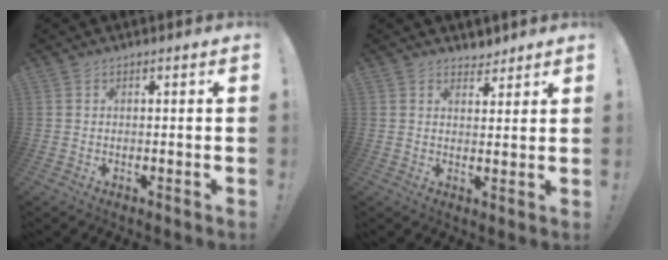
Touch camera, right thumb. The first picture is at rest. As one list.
[{"total": 4.1, "force": [3.4, 2.2, 0.3], "torque": [0.017, -0.025, 0.060]}]